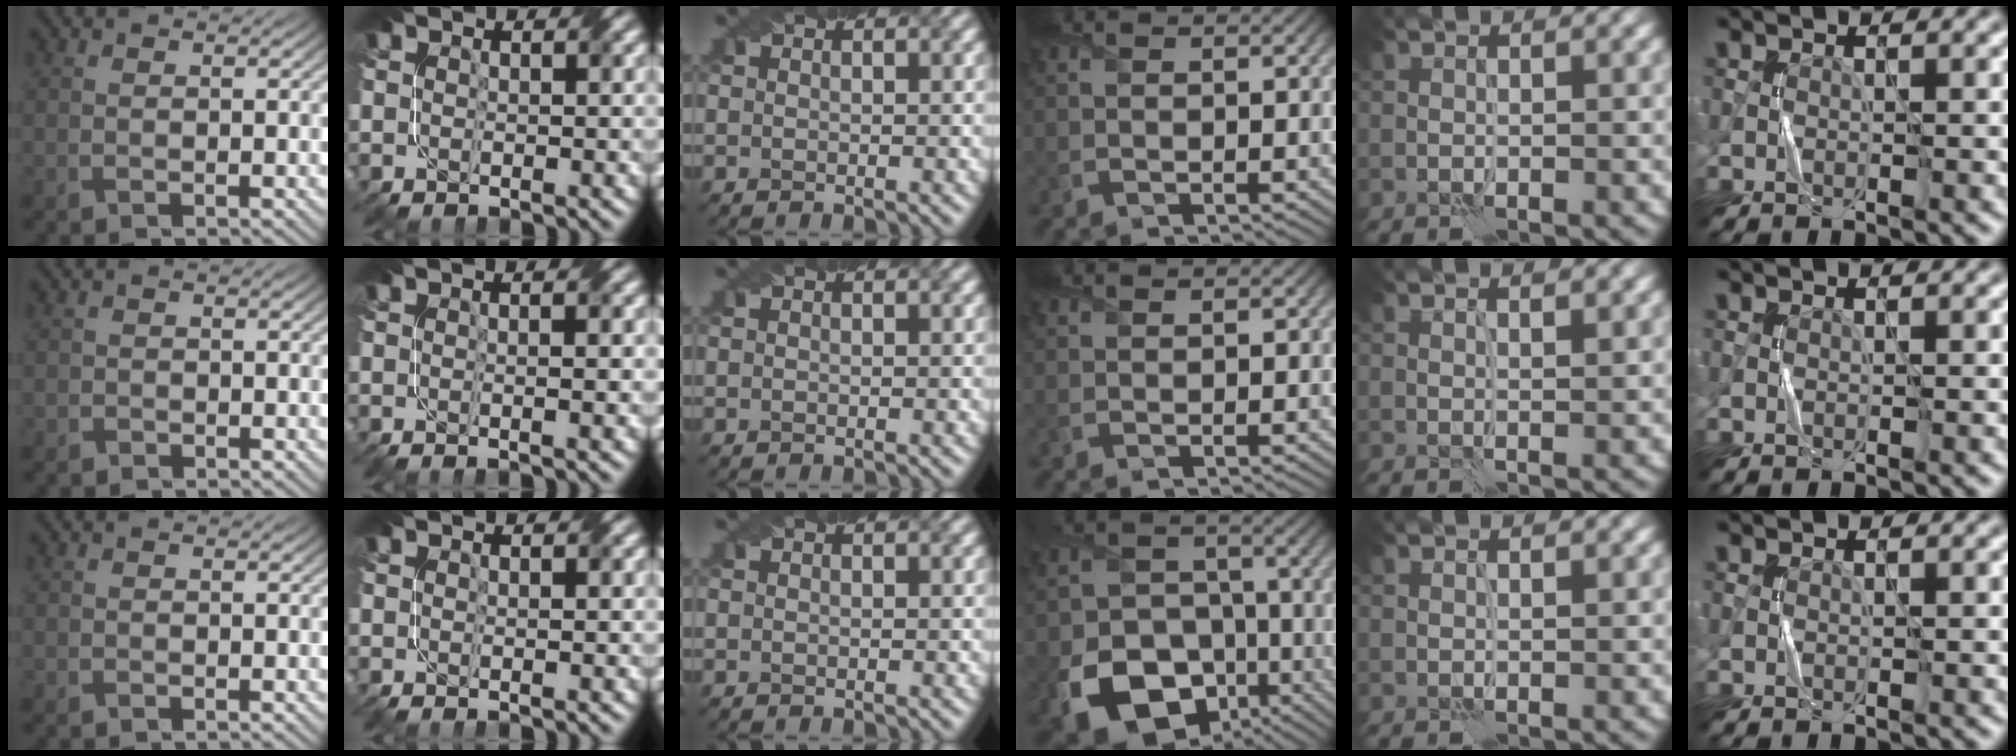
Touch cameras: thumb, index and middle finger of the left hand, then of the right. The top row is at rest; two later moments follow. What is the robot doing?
{"motion": "fold", "object": "napkin"}